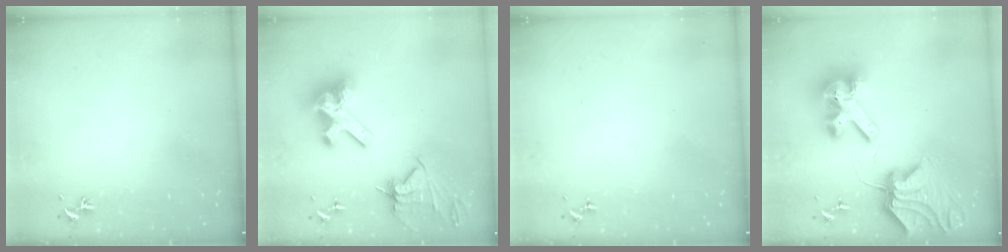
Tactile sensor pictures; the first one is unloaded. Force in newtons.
{"total": 18.5, "press": 18.4, "slide": 2.1}
{"total": 0.0}
{"total": 17.8, "press": 17.7, "slide": 1.9}